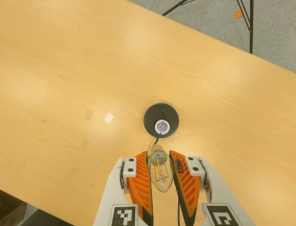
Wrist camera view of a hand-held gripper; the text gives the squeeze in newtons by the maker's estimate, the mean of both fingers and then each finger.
{"total": 20.1, "left": 22.6, "right": 17.6}